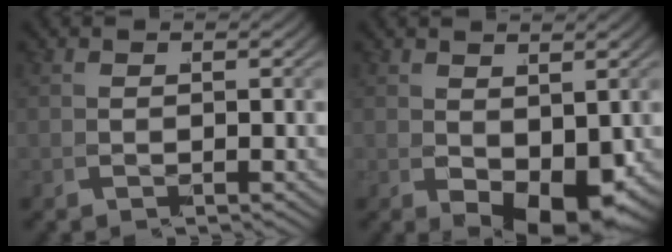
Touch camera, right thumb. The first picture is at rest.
{"total": 5.1, "force": [-0.9, 2.6, 4.2], "torque": [-0.082, -0.023, 0.000]}